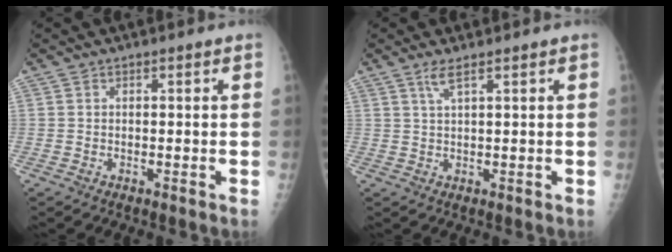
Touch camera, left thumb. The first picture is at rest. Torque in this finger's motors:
{"motor_torque": [0.41, -0.15, 0.30, -0.25, 0.12]}